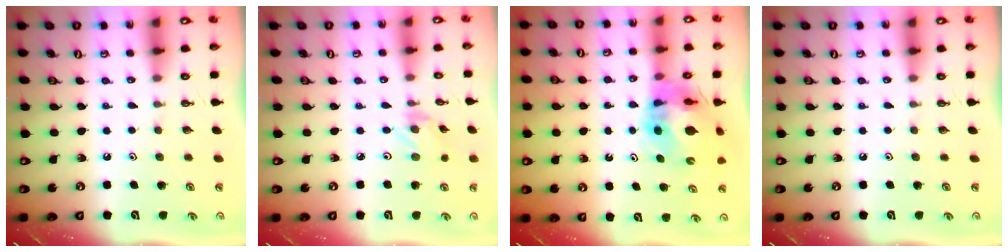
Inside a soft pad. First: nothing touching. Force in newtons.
{"total": 1.1, "press": 1.0, "slide": 0.4}
{"total": 13.9, "press": 13.8, "slide": 1.5}
{"total": 0.0}